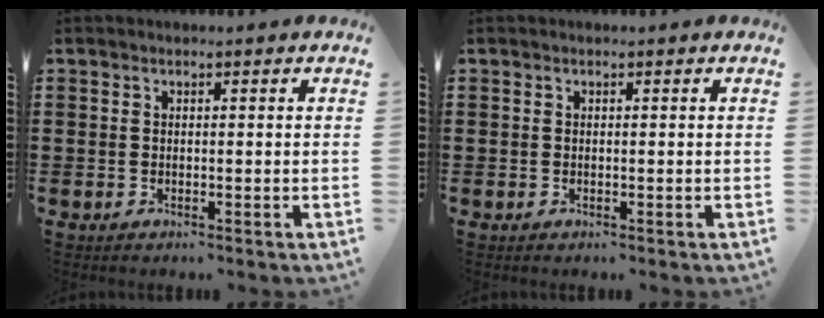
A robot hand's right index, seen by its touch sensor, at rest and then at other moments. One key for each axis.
{"total": 0.0}